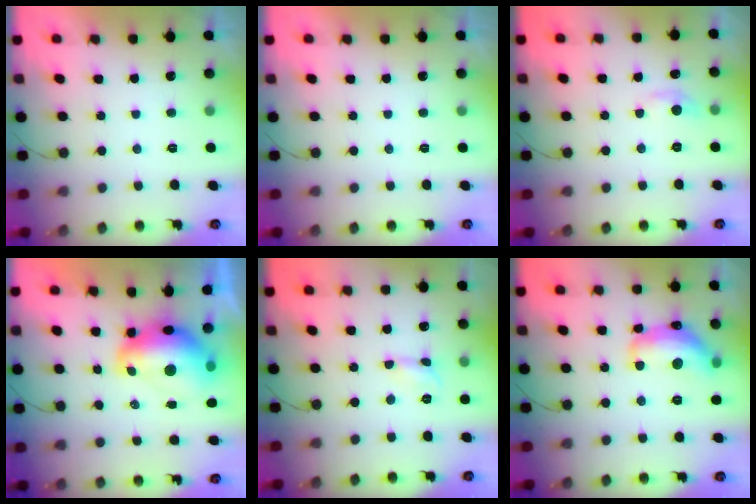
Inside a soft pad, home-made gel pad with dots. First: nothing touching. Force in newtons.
{"total": 0.0}
{"total": 4.8, "press": 4.8, "slide": 0.7}
{"total": 12.0, "press": 12.0, "slide": 1.2}
{"total": 2.7, "press": 2.7, "slide": 0.2}
{"total": 17.4, "press": 17.4, "slide": 1.1}